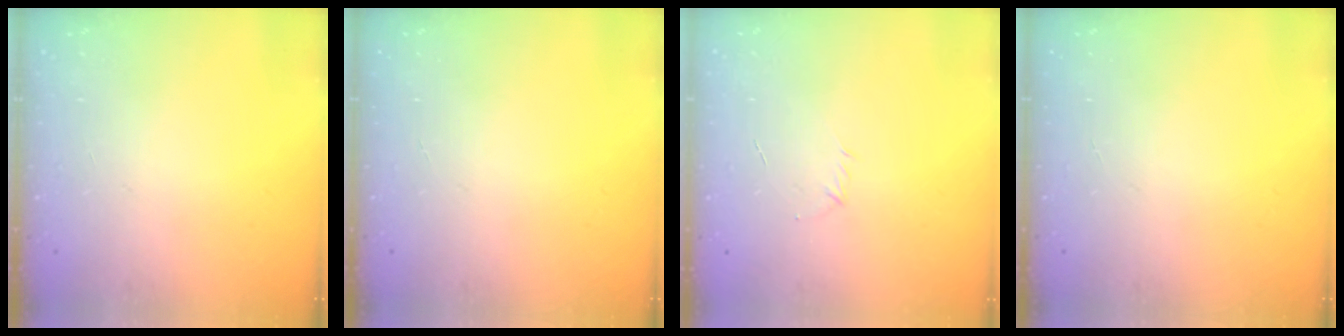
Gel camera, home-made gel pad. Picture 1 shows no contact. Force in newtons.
{"total": 0.0}
{"total": 2.8, "press": 2.7, "slide": 0.8}
{"total": 0.0}